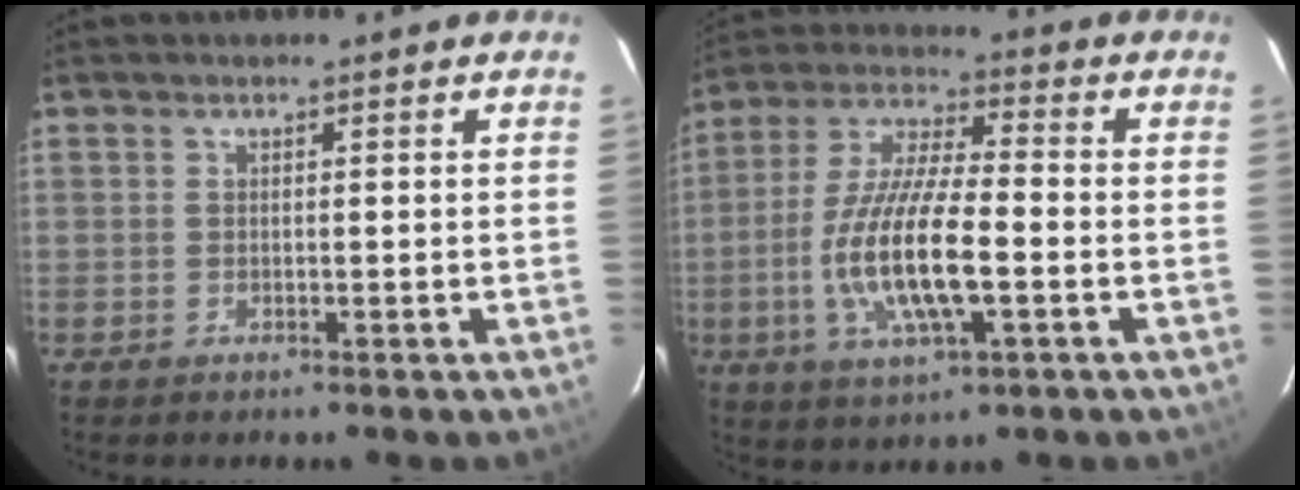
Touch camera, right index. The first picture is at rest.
{"total": 15.2, "force": [-3.6, 4.0, 14.2], "torque": [-0.292, -0.009, -0.069]}